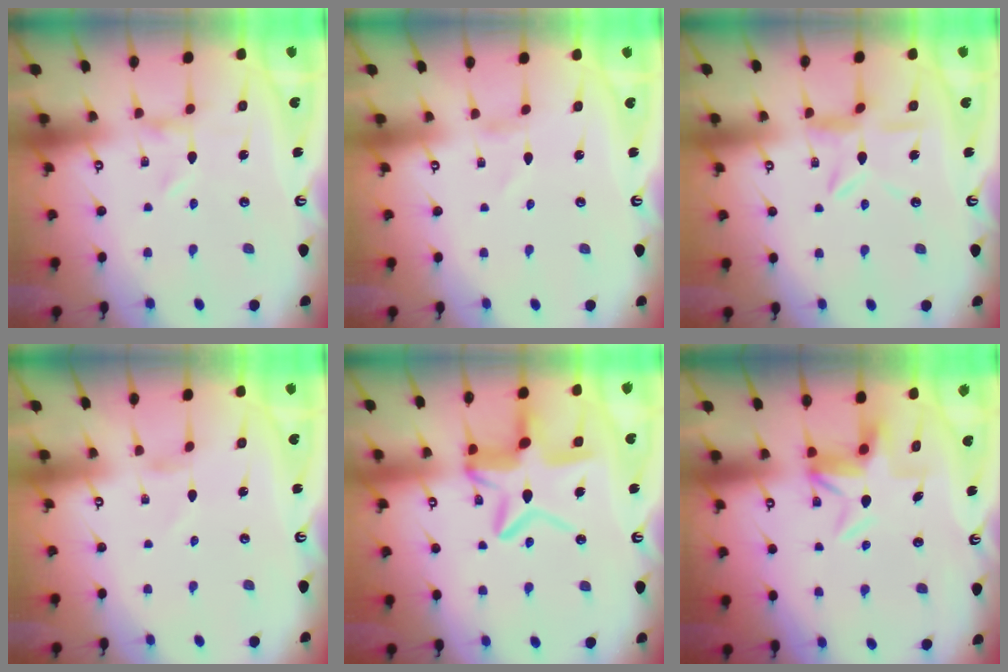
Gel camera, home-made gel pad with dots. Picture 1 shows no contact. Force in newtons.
{"total": 1.3, "press": 1.3, "slide": 0.1}
{"total": 8.7, "press": 8.7, "slide": 0.6}
{"total": 0.9, "press": 0.8, "slide": 0.2}
{"total": 15.0, "press": 15.0, "slide": 1.3}
{"total": 5.0, "press": 4.7, "slide": 1.8}